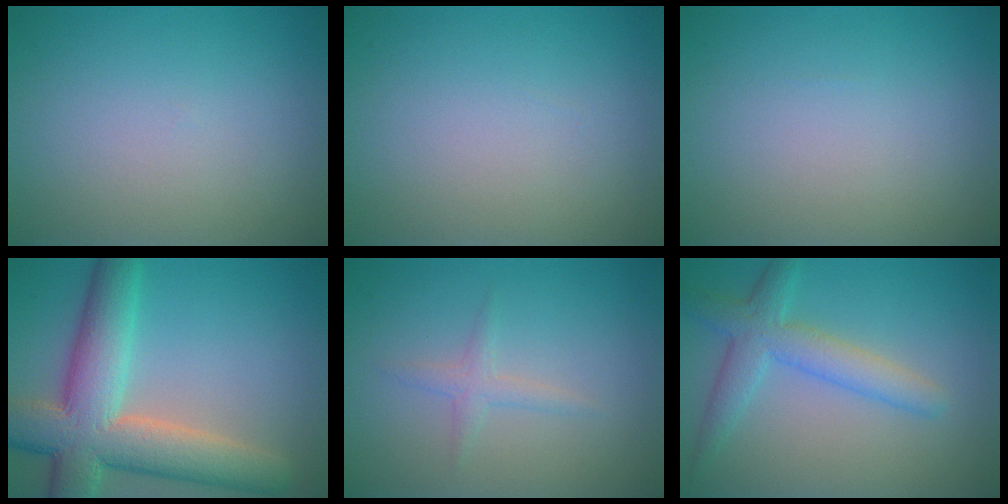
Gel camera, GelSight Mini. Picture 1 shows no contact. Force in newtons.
{"total": 0.0}
{"total": 0.0}
{"total": 10.2, "press": 10.2, "slide": 0.9}
{"total": 1.3, "press": 1.3, "slide": 0.0}
{"total": 4.0, "press": 4.0, "slide": 0.2}